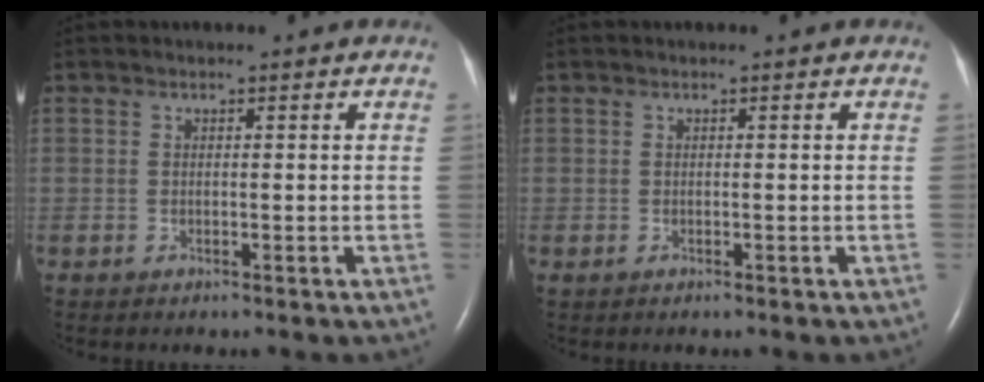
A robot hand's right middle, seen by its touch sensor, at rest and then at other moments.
{"total": 0.0}